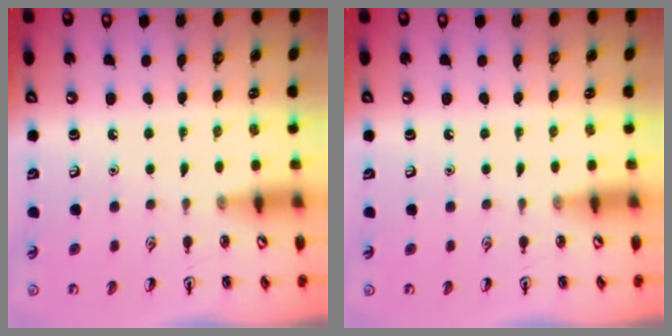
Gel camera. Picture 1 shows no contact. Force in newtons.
{"total": 0.0}